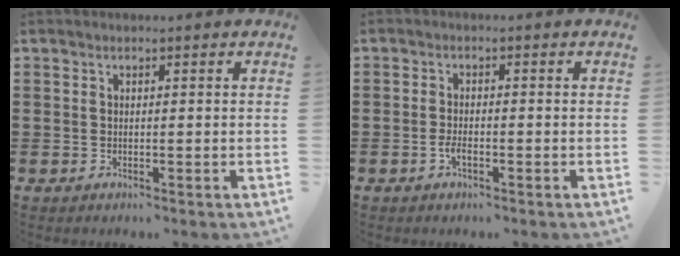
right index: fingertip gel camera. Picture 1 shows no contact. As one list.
[{"total": 1.9, "force": [-1.0, 0.5, 1.6], "torque": [-0.045, -0.006, -0.022]}]